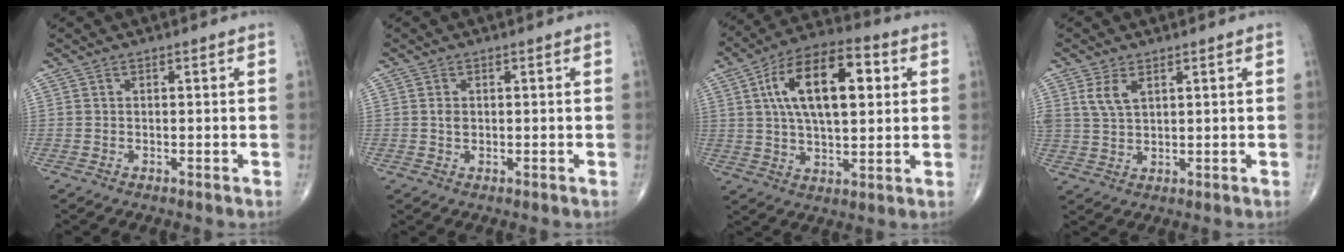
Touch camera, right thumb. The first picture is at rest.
{"total": 1.4, "force": [0.1, 1.0, 0.9], "torque": [-0.014, 0.000, 0.004]}
{"total": 18.2, "force": [4.5, 8.6, 15.4], "torque": [-0.245, 0.012, 0.072]}
{"total": 4.3, "force": [2.1, 2.3, 3.0], "torque": [-0.059, -0.005, 0.048]}